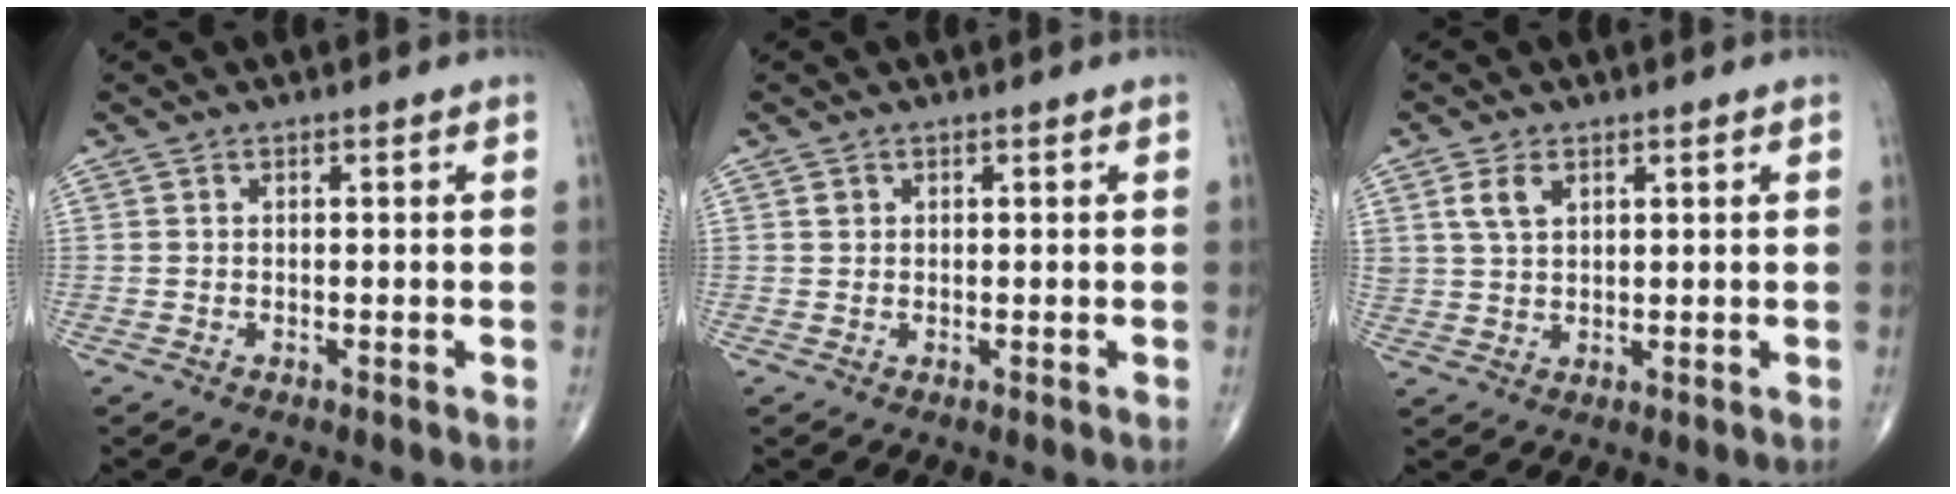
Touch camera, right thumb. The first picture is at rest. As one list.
[{"total": 0.9, "force": [0.4, 0.8, 0.3], "torque": [0.000, -0.001, 0.006]}, {"total": 4.0, "force": [1.9, 2.5, 2.5], "torque": [-0.043, -0.004, 0.041]}]